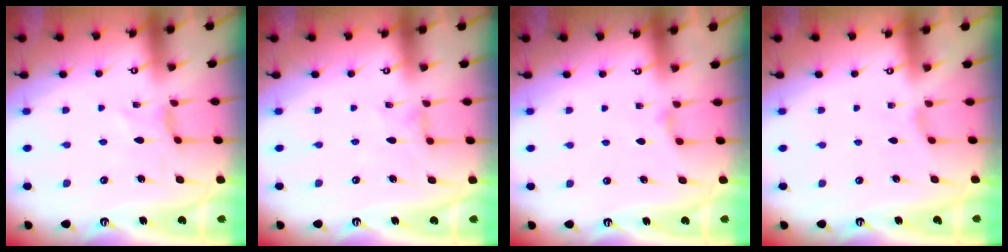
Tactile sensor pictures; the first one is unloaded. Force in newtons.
{"total": 0.8, "press": 0.7, "slide": 0.3}
{"total": 2.3, "press": 2.3, "slide": 0.4}
{"total": 2.4, "press": 2.3, "slide": 0.6}